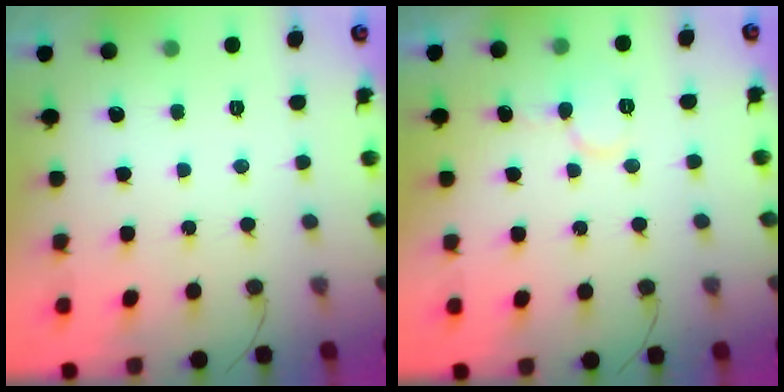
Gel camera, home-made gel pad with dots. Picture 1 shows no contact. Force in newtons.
{"total": 6.4, "press": 6.4, "slide": 0.6}